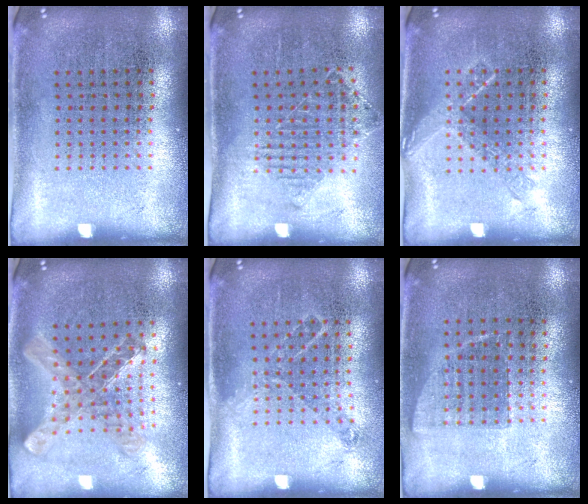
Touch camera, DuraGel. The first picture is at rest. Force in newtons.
{"total": 1.1, "press": 1.0, "slide": 0.5}
{"total": 1.0, "press": 0.9, "slide": 0.2}
{"total": 0.9, "press": 0.9, "slide": 0.1}
{"total": 0.9, "press": 0.8, "slide": 0.2}
{"total": 0.7, "press": 0.7, "slide": 0.2}